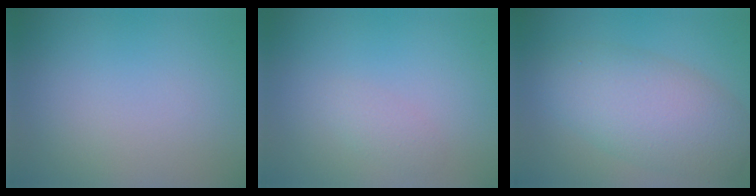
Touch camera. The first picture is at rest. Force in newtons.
{"total": 1.2, "press": 1.2, "slide": 0.1}
{"total": 7.3, "press": 7.3, "slide": 0.1}